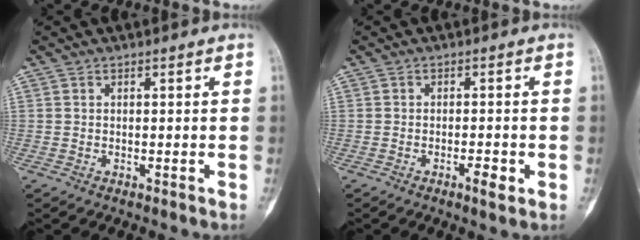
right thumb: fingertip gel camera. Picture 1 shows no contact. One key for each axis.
{"total": 2.8, "fx": -1.2, "fy": 0.7, "fz": 2.4, "tx": -0.040, "ty": -0.001, "tz": -0.020}